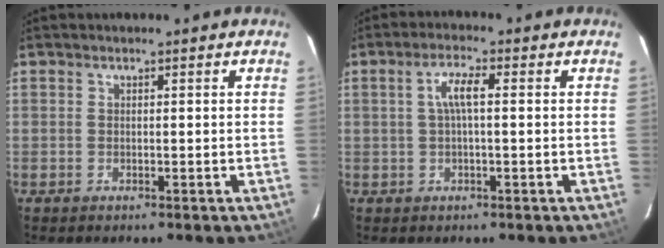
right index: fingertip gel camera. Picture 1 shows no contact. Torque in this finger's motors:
{"motor_torque": [0.25, -0.16, 0.29, 0.08]}